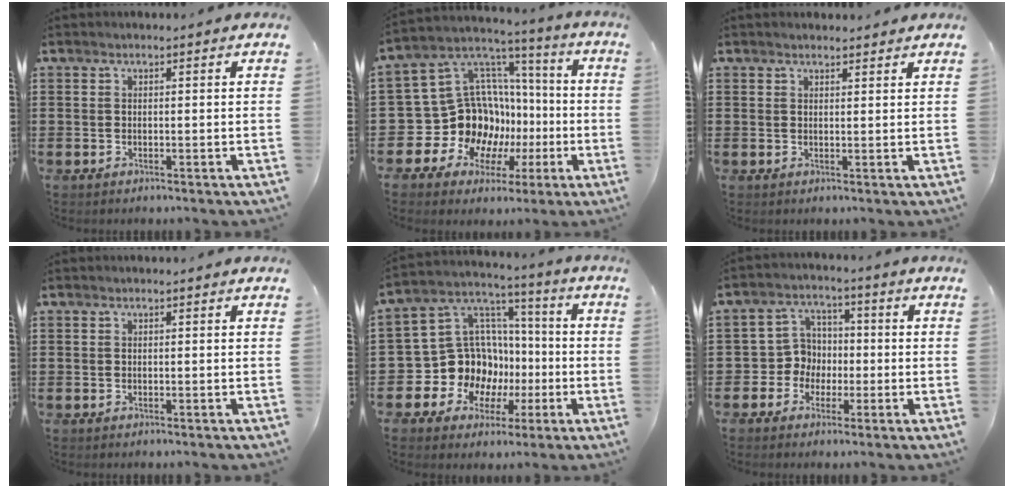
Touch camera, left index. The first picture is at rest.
{"total": 14.3, "force": [-2.6, 13.3, 4.8], "torque": [-0.130, -0.028, -0.011]}
{"total": 1.3, "force": [1.3, 0.2, 0.1], "torque": [-0.004, 0.002, 0.025]}
{"total": 0.0}
{"total": 12.7, "force": [-2.6, 11.7, 4.1], "torque": [-0.128, -0.013, -0.032]}
{"total": 6.0, "force": [-1.0, 5.7, 1.7], "torque": [-0.060, 0.013, -0.023]}